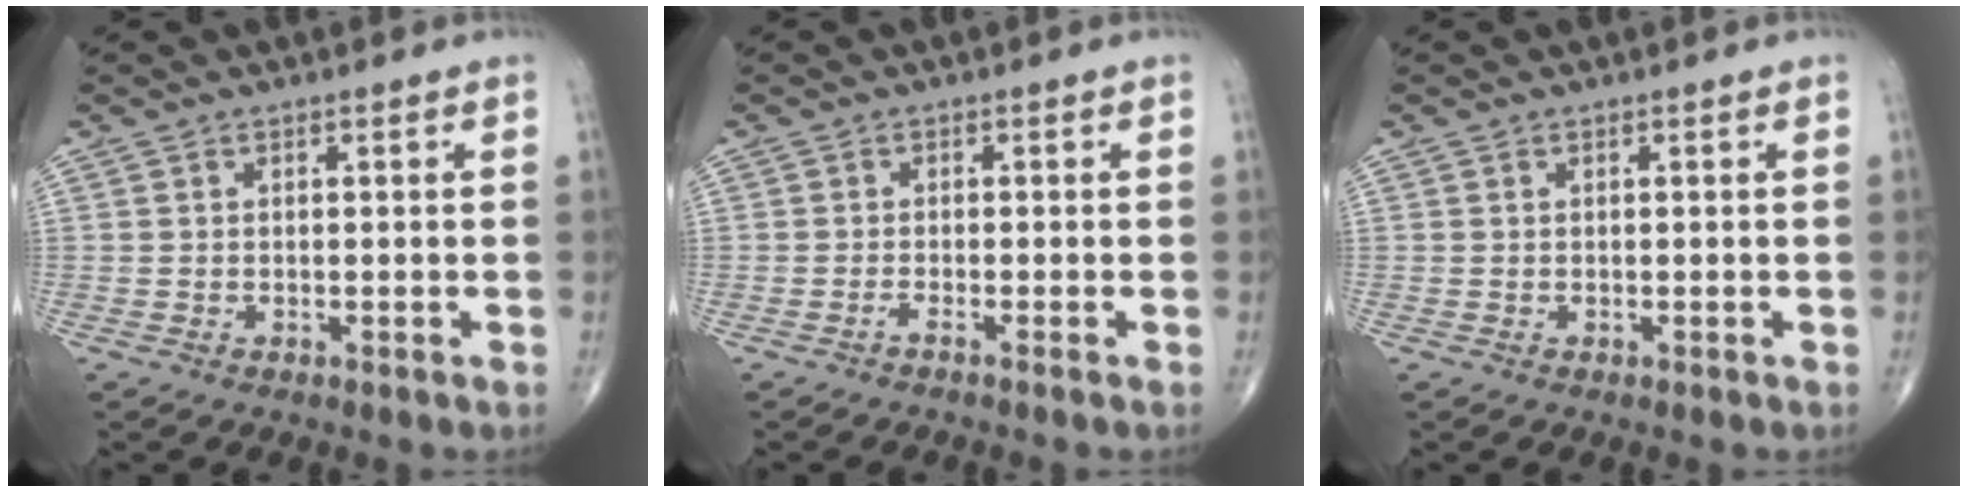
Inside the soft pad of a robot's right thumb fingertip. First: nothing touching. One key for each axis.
{"total": 0.9, "fx": -0.7, "fy": -0.2, "fz": 0.5, "tx": -0.014, "ty": 0.003, "tz": -0.015}
{"total": 0.0}